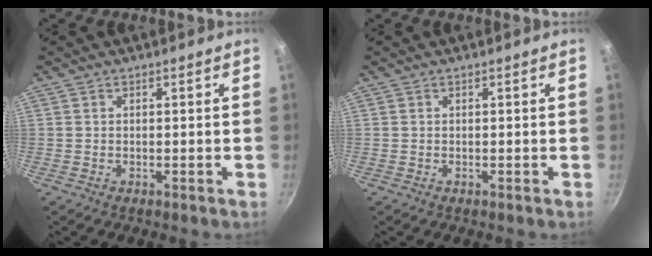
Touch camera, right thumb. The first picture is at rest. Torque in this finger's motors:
{"motor_torque": [-0.14, 0.14, 0.13, 0.14, 0.00]}